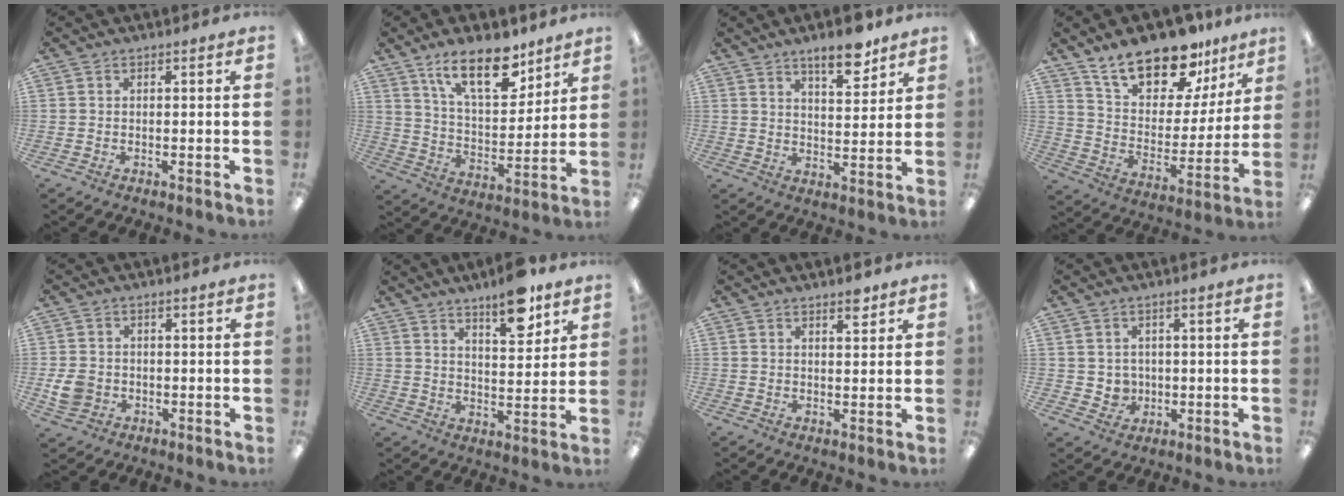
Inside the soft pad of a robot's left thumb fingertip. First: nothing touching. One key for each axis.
{"total": 17.0, "fx": 11.3, "fy": 7.1, "fz": 10.6, "tx": -0.163, "ty": -0.057, "tz": 0.192}
{"total": 9.2, "fx": 6.9, "fy": 3.0, "fz": 5.3, "tx": -0.071, "ty": -0.040, "tz": 0.117}
{"total": 19.2, "fx": 15.1, "fy": 8.2, "fz": 8.5, "tx": -0.146, "ty": -0.100, "tz": 0.267}
{"total": 5.1, "fx": -0.7, "fy": 4.4, "fz": 2.5, "tx": -0.049, "ty": 0.003, "tz": -0.012}
{"total": 11.3, "fx": 7.9, "fy": 3.7, "fz": 7.2, "tx": -0.093, "ty": -0.047, "tz": 0.130}
{"total": 3.5, "fx": 2.8, "fy": 1.0, "fz": 1.8, "tx": -0.016, "ty": -0.015, "tz": 0.045}
{"total": 3.6, "fx": 1.0, "fy": 3.5, "fz": 0.4, "tx": -0.001, "ty": -0.003, "tz": 0.016}